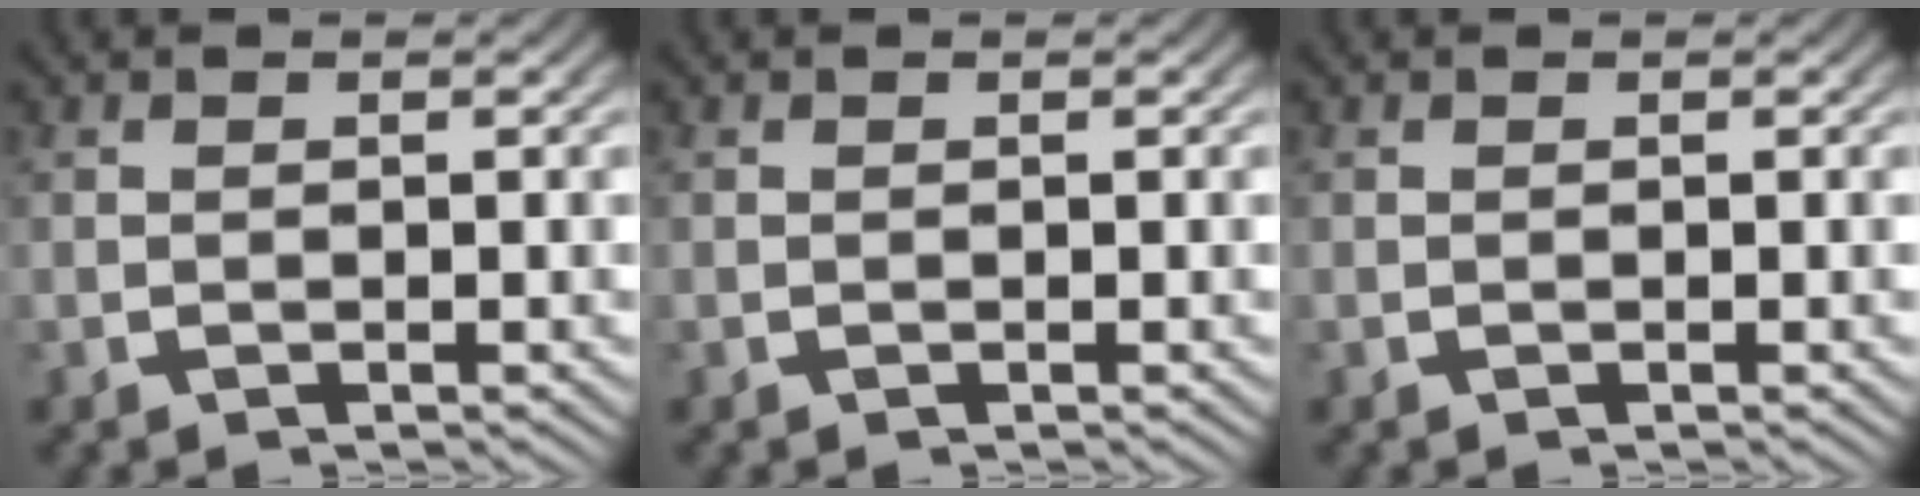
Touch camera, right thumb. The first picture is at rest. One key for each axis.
{"total": 0.0}
{"total": 0.0}